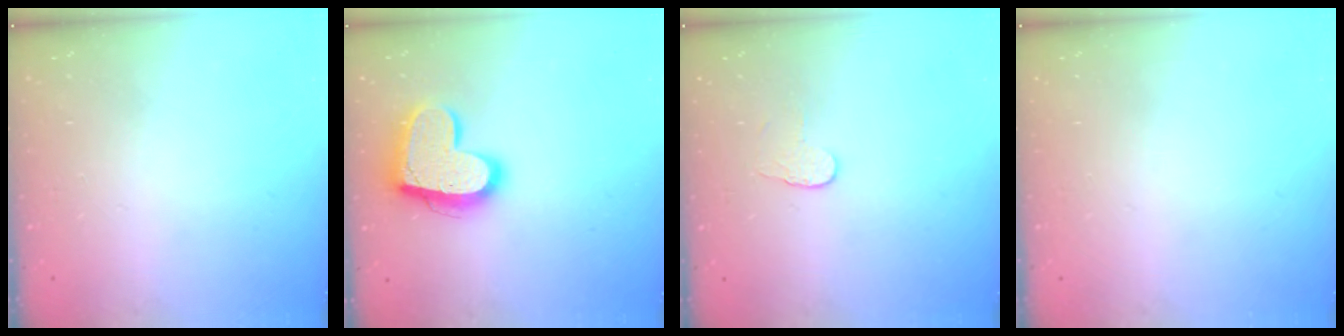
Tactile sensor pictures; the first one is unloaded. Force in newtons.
{"total": 17.0, "press": 16.9, "slide": 1.4}
{"total": 3.7, "press": 3.7, "slide": 0.3}
{"total": 0.0}